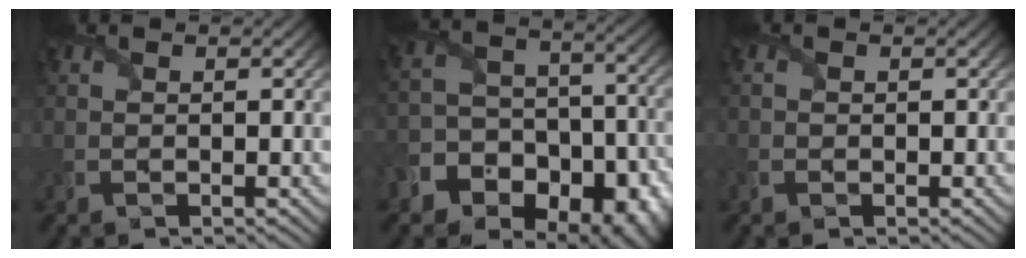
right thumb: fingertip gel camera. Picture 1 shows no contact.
{"total": 15.2, "force": [-9.2, 10.3, 6.4], "torque": [-0.130, -0.044, -0.146]}
{"total": 0.8, "force": [-0.6, 0.6, 0.1], "torque": [-0.004, -0.004, -0.012]}